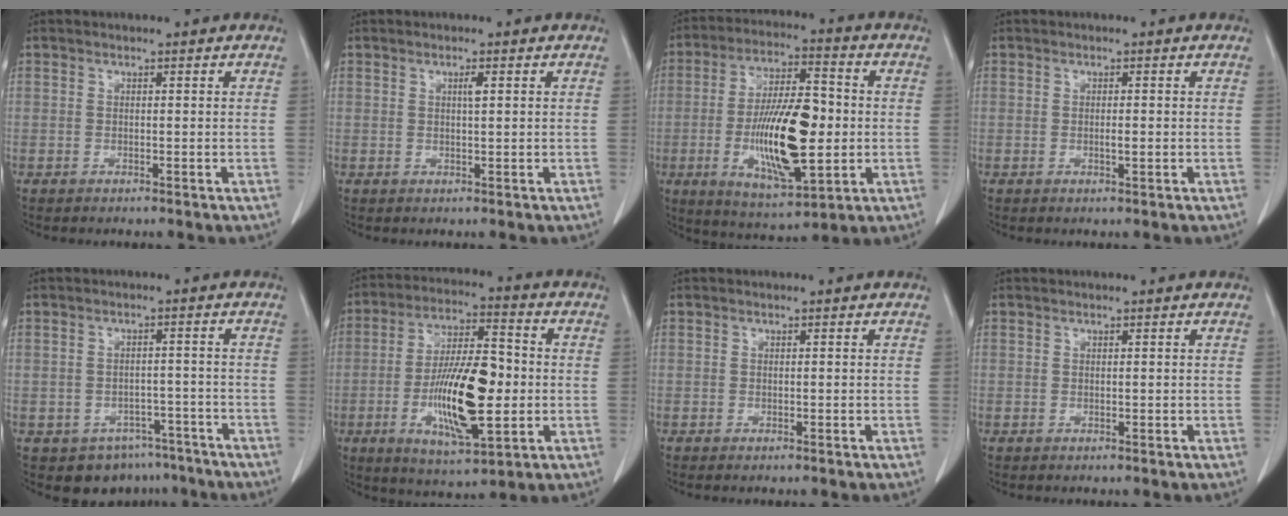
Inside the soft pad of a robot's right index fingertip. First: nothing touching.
{"total": 1.1, "force": [0.4, 0.0, 1.0], "torque": [-0.021, 0.001, 0.006]}
{"total": 16.4, "force": [-2.1, 4.8, 15.6], "torque": [-0.289, -0.001, -0.029]}
{"total": 0.9, "force": [-0.2, 0.1, 0.9], "torque": [-0.018, 0.000, -0.002]}
{"total": 7.4, "force": [-5.3, 5.0, 1.2], "torque": [0.000, 0.015, -0.064]}
{"total": 15.7, "force": [-2.5, 4.3, 14.9], "torque": [-0.275, 0.001, -0.038]}
{"total": 0.8, "force": [-0.6, 0.1, 0.5], "torque": [-0.011, -0.002, -0.007]}
{"total": 0.0}